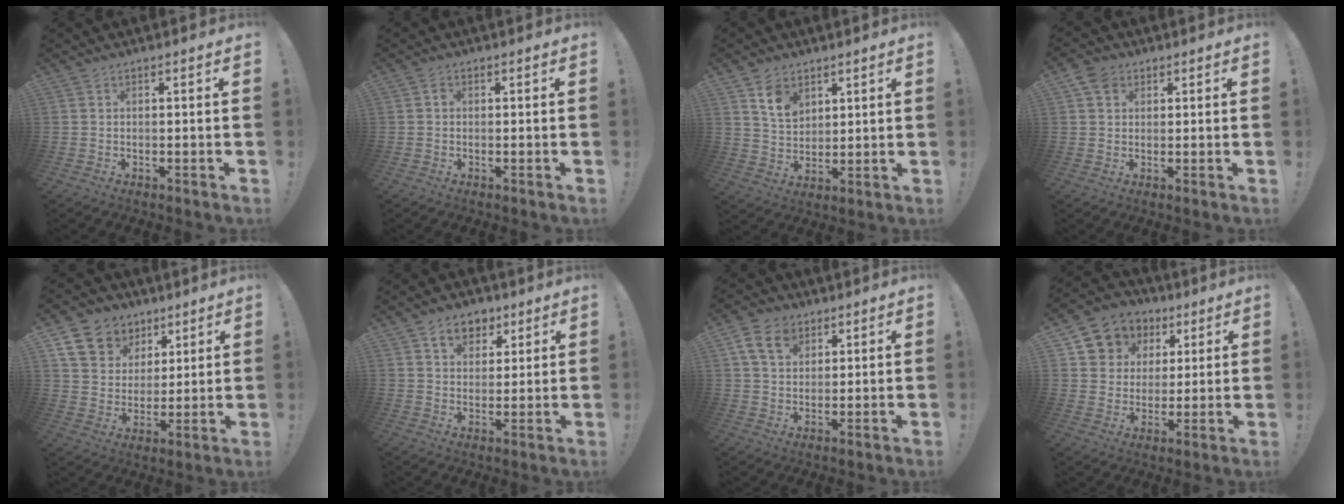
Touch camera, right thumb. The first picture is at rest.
{"total": 0.9, "force": [-0.3, 0.7, 0.4], "torque": [-0.004, 0.002, -0.007]}
{"total": 8.7, "force": [5.3, 5.8, 3.8], "torque": [-0.060, -0.025, 0.100]}
{"total": 4.6, "force": [2.1, 3.6, 2.0], "torque": [-0.034, -0.001, 0.042]}
{"total": 11.8, "force": [6.4, 9.2, 3.5], "torque": [-0.053, -0.042, 0.129]}
{"total": 8.5, "force": [4.6, 6.2, 3.5], "torque": [-0.048, -0.017, 0.087]}
{"total": 9.4, "force": [4.7, 6.7, 4.7], "torque": [-0.078, -0.010, 0.092]}
{"total": 9.3, "force": [3.6, 8.4, 2.1], "torque": [-0.027, -0.025, 0.074]}